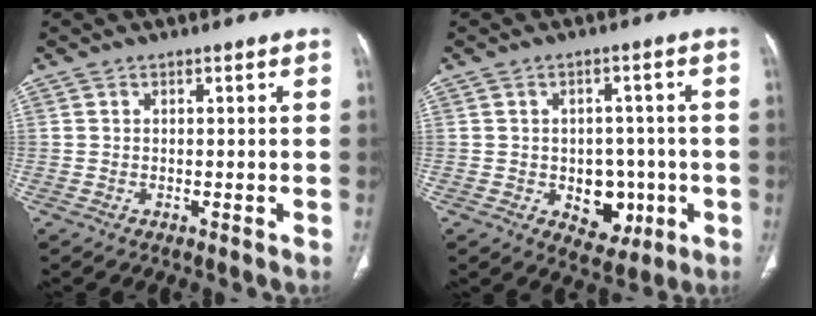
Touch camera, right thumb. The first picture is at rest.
{"total": 8.4, "force": [-1.9, 6.2, 5.3], "torque": [-0.029, 0.012, -0.012]}